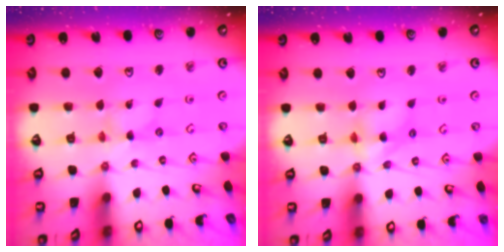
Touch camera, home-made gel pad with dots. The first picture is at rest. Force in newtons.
{"total": 7.8, "press": 7.7, "slide": 0.7}